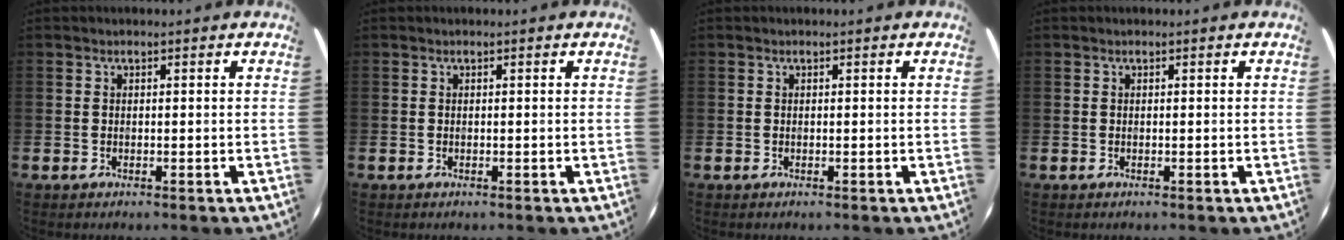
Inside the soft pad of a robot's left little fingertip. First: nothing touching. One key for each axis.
{"total": 0.0}
{"total": 0.0}
{"total": 0.0}